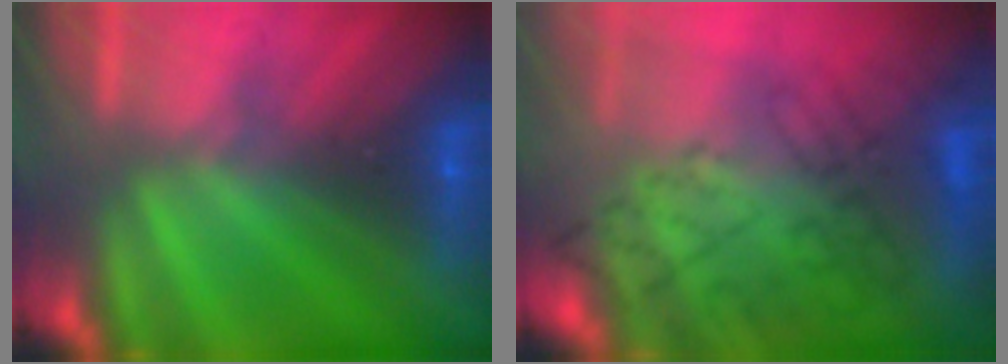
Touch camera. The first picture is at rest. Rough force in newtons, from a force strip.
{"total": 7.8}